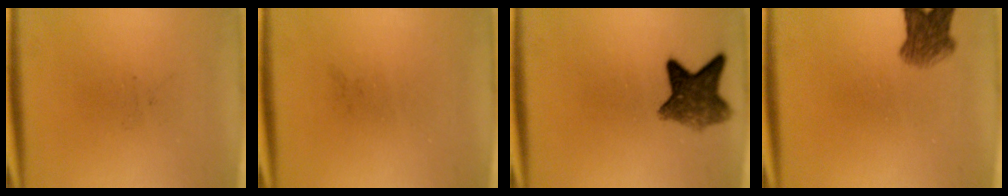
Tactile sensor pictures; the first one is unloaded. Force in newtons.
{"total": 0.0}
{"total": 7.5}
{"total": 4.8}